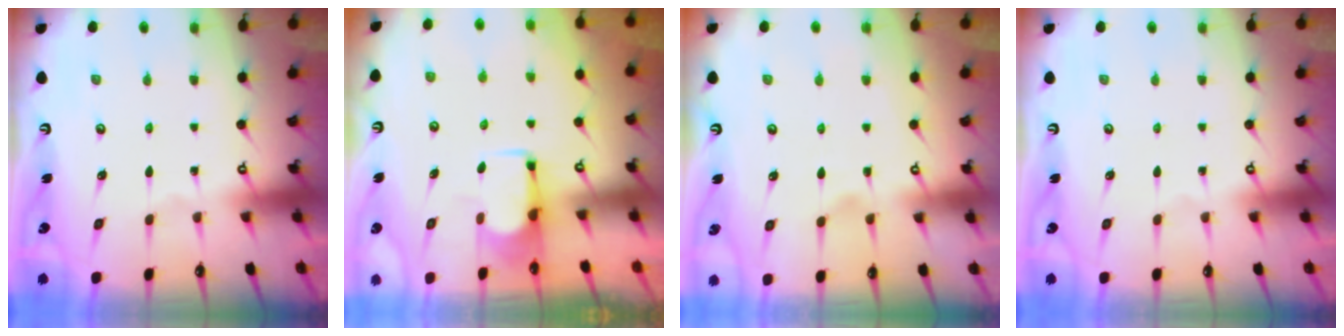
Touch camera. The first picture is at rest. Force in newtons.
{"total": 1.7, "press": 1.6, "slide": 0.7}
{"total": 1.1, "press": 0.6, "slide": 1.0}
{"total": 0.0}